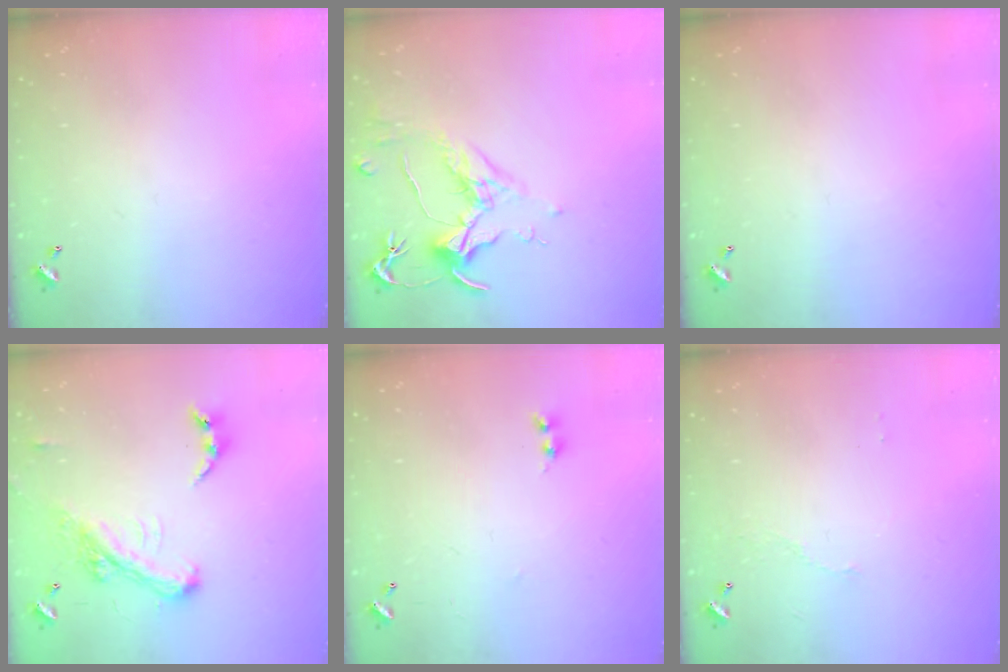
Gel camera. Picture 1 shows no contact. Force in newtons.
{"total": 1.7, "press": 1.4, "slide": 0.9}
{"total": 0.0}
{"total": 4.8, "press": 4.7, "slide": 1.1}
{"total": 1.8, "press": 1.8, "slide": 0.3}
{"total": 2.9, "press": 2.8, "slide": 0.6}